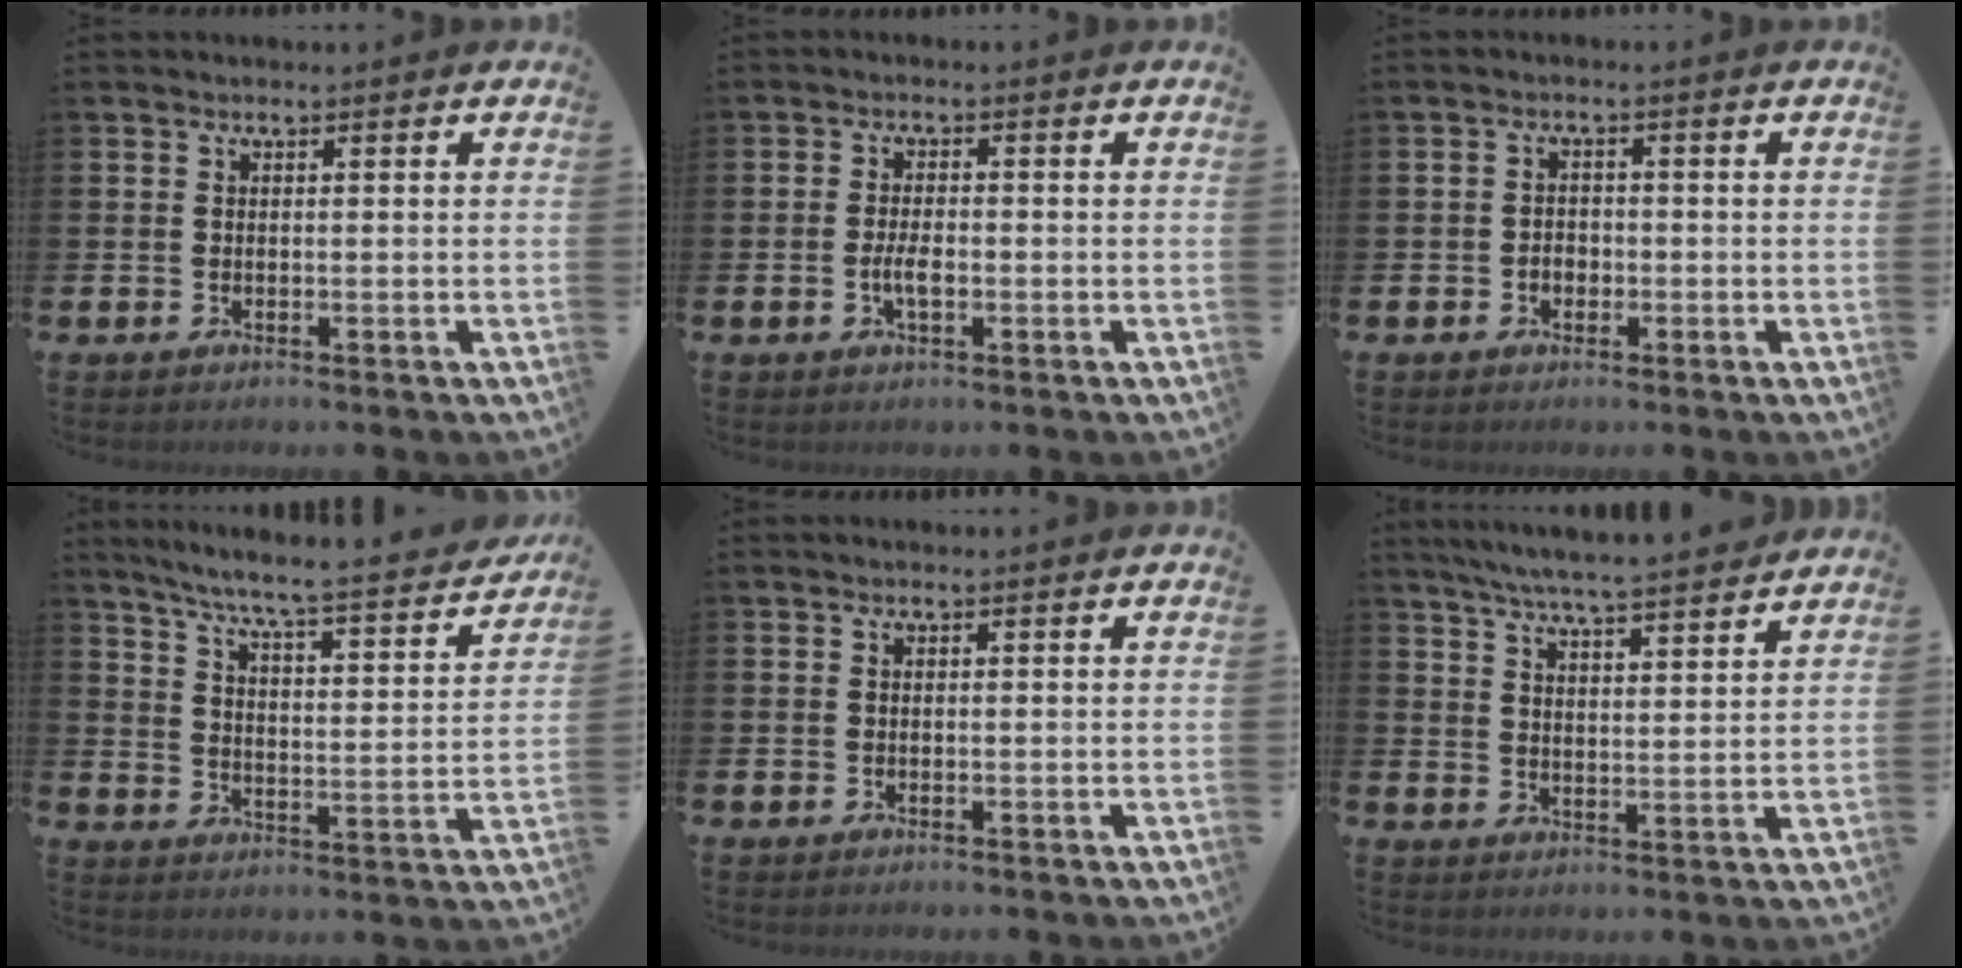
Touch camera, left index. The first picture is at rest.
{"total": 2.7, "force": [-0.6, 1.1, 2.4], "torque": [-0.036, -0.002, -0.013]}
{"total": 1.4, "force": [-0.6, 1.2, 0.4], "torque": [-0.002, 0.001, -0.015]}
{"total": 6.9, "force": [6.3, 0.1, 2.9], "torque": [-0.078, -0.055, 0.101]}
{"total": 0.0}
{"total": 6.6, "force": [6.3, -0.2, 1.7], "torque": [-0.044, -0.041, 0.110]}